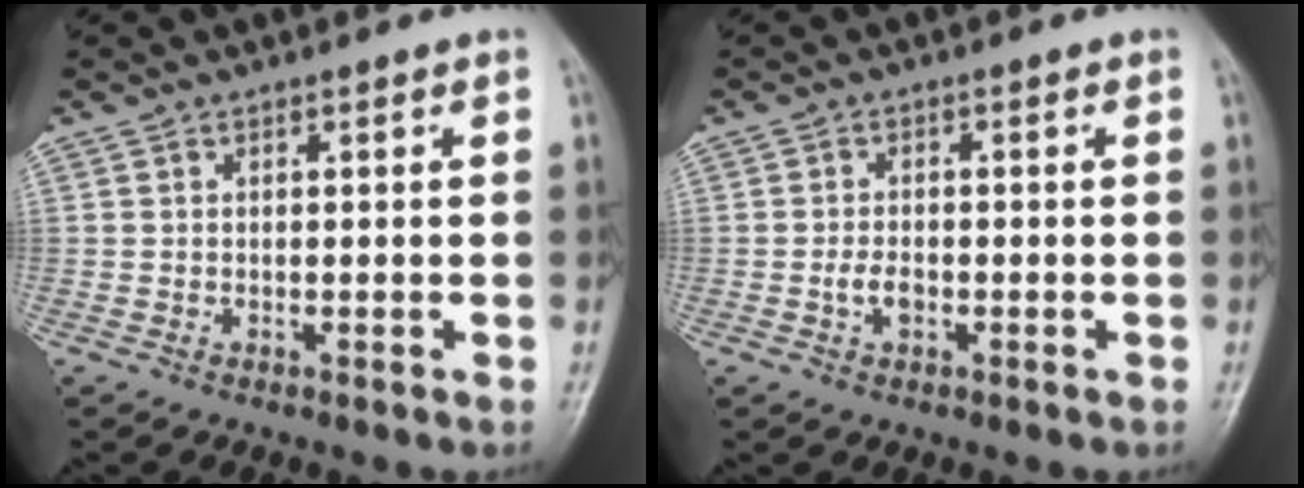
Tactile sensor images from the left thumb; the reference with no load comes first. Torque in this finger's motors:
{"motor_torque": [-0.20, 0.35, 0.43, 0.14, 0.03]}